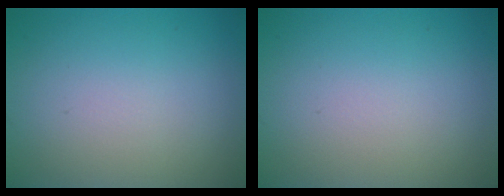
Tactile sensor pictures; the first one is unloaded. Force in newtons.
{"total": 0.0}